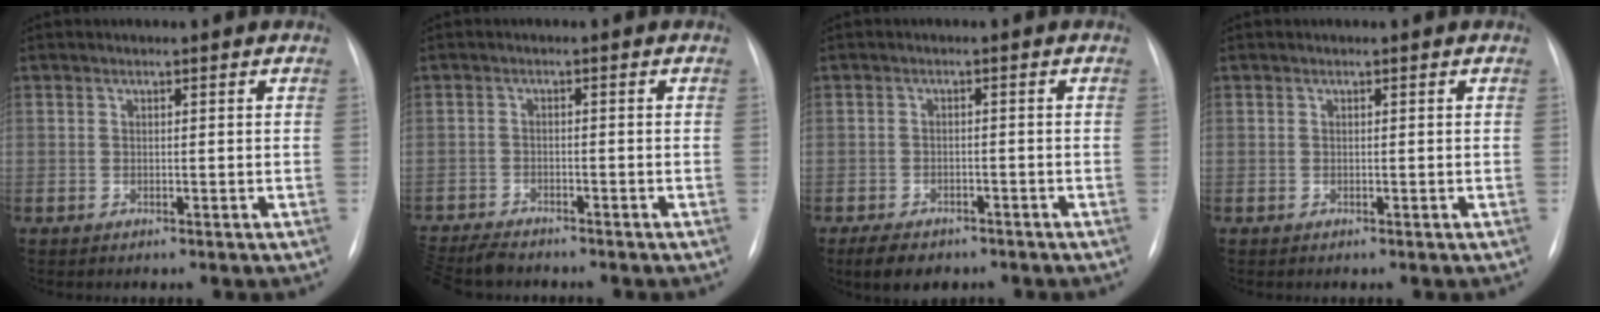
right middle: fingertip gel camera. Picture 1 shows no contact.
{"total": 7.5, "force": [-6.9, 1.6, 2.5], "torque": [-0.039, -0.021, -0.113]}
{"total": 5.7, "force": [-4.3, 2.7, 2.6], "torque": [-0.042, -0.006, -0.060]}
{"total": 0.0}